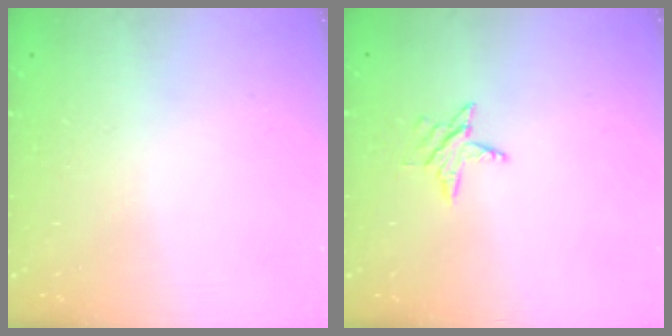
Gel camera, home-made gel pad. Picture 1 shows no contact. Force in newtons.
{"total": 4.5, "press": 4.5, "slide": 0.5}